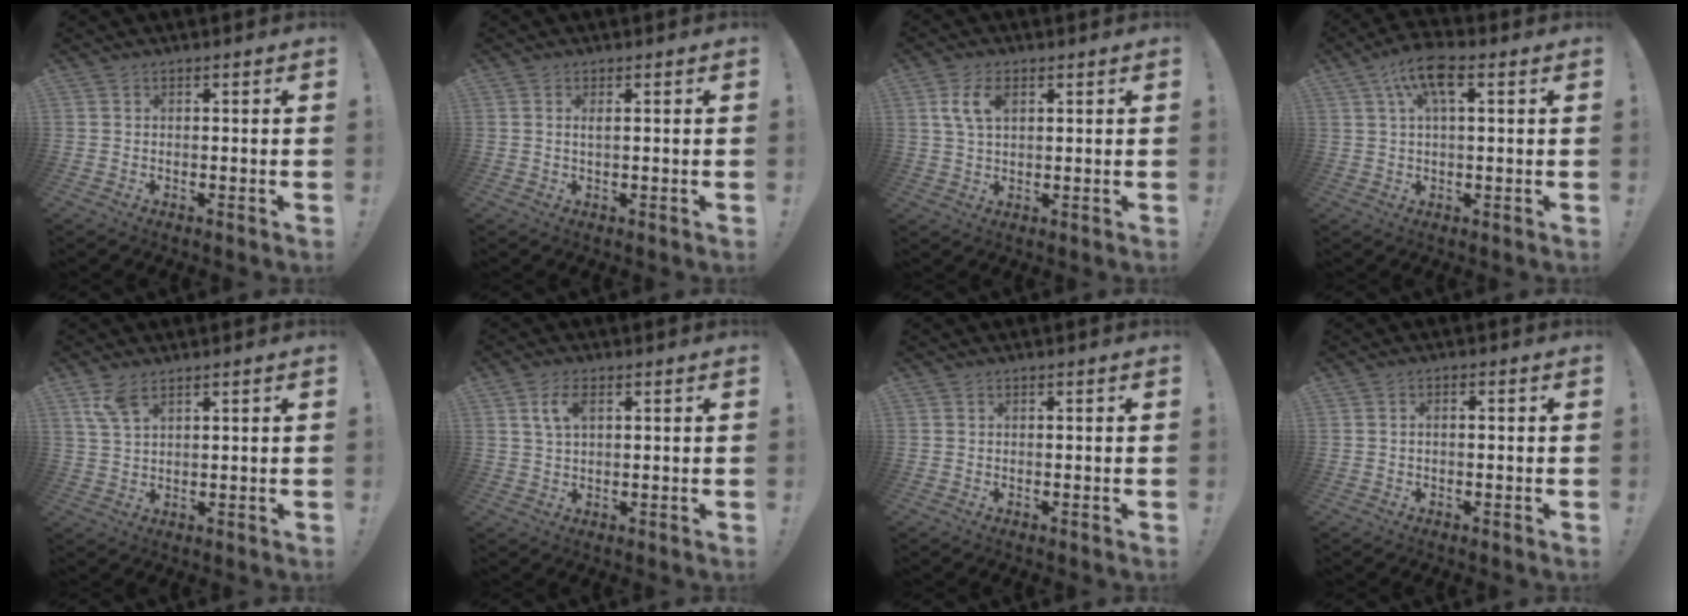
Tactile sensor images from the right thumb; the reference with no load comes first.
{"total": 1.1, "force": [0.6, 0.1, 1.0], "torque": [-0.012, -0.001, 0.007]}
{"total": 6.9, "force": [2.4, 3.9, 5.2], "torque": [-0.100, 0.002, 0.042]}
{"total": 9.8, "force": [4.0, 3.6, 8.2], "torque": [-0.140, -0.003, 0.071]}
{"total": 5.8, "force": [3.8, 2.1, 3.9], "torque": [-0.081, -0.011, 0.073]}
{"total": 5.4, "force": [2.0, 2.8, 4.2], "torque": [-0.076, 0.002, 0.034]}
{"total": 0.0}
{"total": 1.4, "force": [-0.6, 0.5, 1.2], "torque": [-0.026, 0.006, -0.009]}